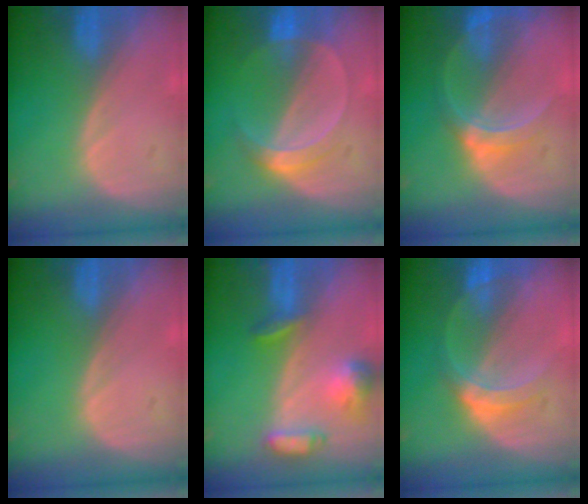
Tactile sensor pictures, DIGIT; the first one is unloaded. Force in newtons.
{"total": 5.0, "press": 4.5, "slide": 2.1}
{"total": 6.2, "press": 5.6, "slide": 2.6}
{"total": 0.0}
{"total": 6.8, "press": 6.4, "slide": 2.3}
{"total": 5.2, "press": 4.8, "slide": 1.8}